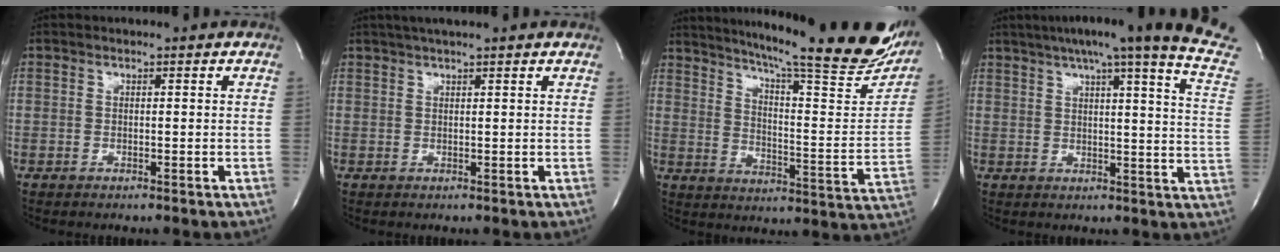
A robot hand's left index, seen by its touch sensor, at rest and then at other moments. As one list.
[{"total": 5.0, "force": [4.1, -0.2, 2.8], "torque": [-0.045, 0.029, 0.062]}, {"total": 29.3, "force": [24.5, 2.5, 15.8], "torque": [-0.238, -0.076, 0.312]}, {"total": 22.7, "force": [18.0, -0.6, 13.8], "torque": [-0.195, -0.035, 0.208]}]